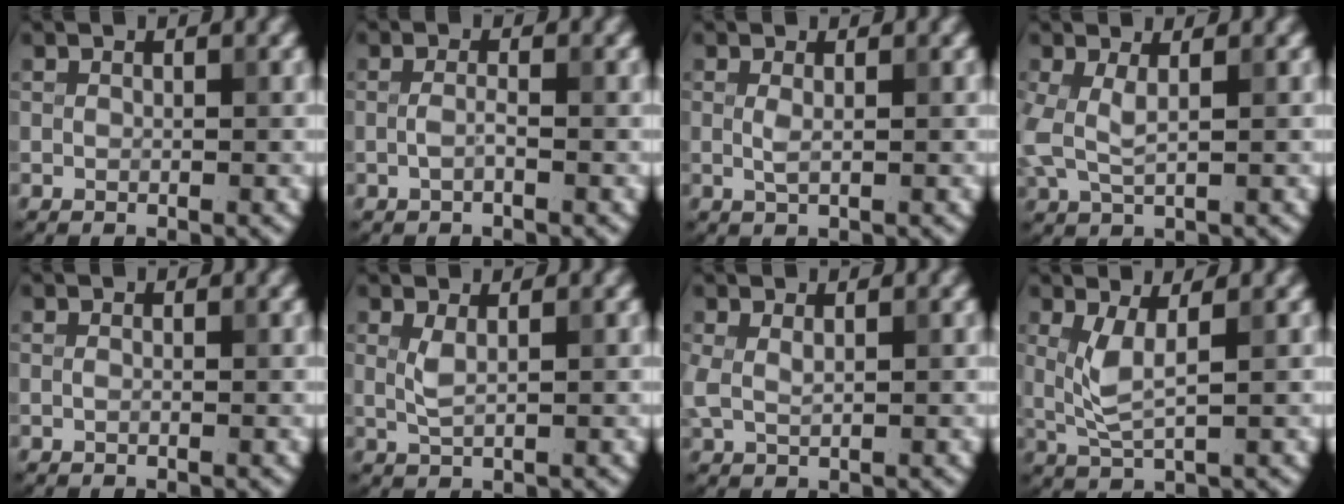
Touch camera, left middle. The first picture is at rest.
{"total": 1.0, "force": [-0.4, 0.2, 0.9], "torque": [-0.021, -0.002, -0.009]}
{"total": 0.9, "force": [0.1, 0.2, 0.9], "torque": [-0.020, -0.002, 0.002]}
{"total": 2.4, "force": [0.4, 0.9, 2.2], "torque": [-0.057, 0.000, 0.007]}
{"total": 0.0}
{"total": 1.5, "force": [0.6, 0.5, 1.3], "torque": [-0.030, -0.004, 0.014]}
{"total": 1.4, "force": [0.6, 0.5, 1.2], "torque": [-0.030, 0.001, 0.013]}
{"total": 2.9, "force": [0.7, 0.8, 2.7], "torque": [-0.066, -0.006, 0.019]}